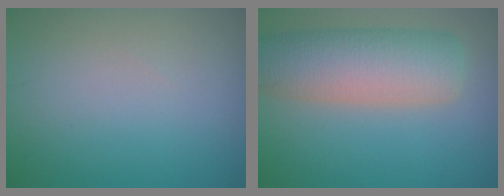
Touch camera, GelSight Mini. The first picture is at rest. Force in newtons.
{"total": 7.9, "press": 7.9, "slide": 0.3}